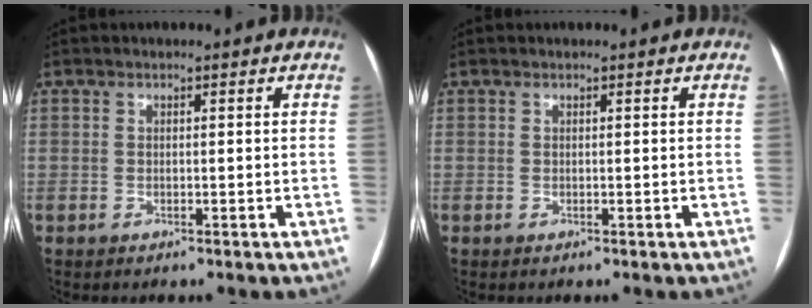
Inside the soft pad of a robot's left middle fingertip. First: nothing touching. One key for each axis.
{"total": 0.0}